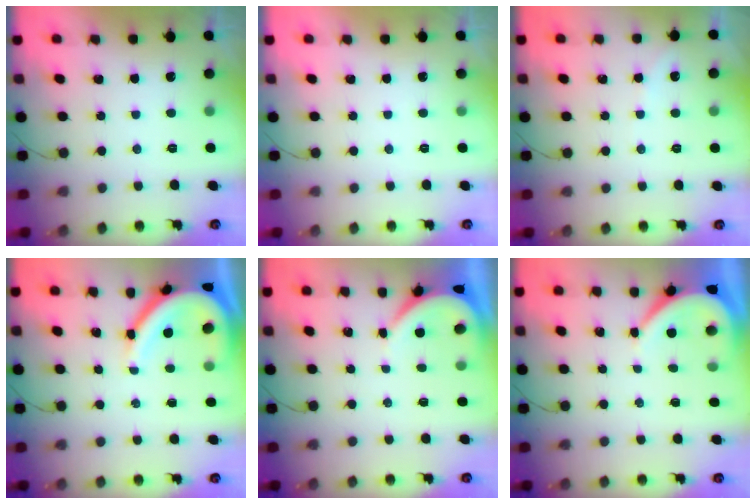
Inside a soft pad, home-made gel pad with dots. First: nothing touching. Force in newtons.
{"total": 0.0}
{"total": 2.4, "press": 2.4, "slide": 0.4}
{"total": 11.1, "press": 11.0, "slide": 1.1}
{"total": 3.6, "press": 3.5, "slide": 0.5}
{"total": 5.6, "press": 5.5, "slide": 0.7}